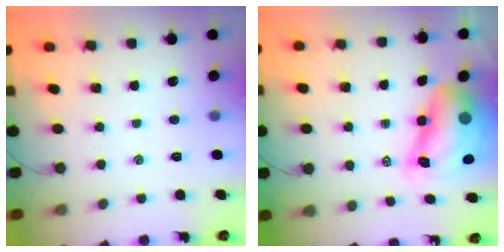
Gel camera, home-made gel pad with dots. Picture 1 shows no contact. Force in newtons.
{"total": 11.8, "press": 11.3, "slide": 3.4}